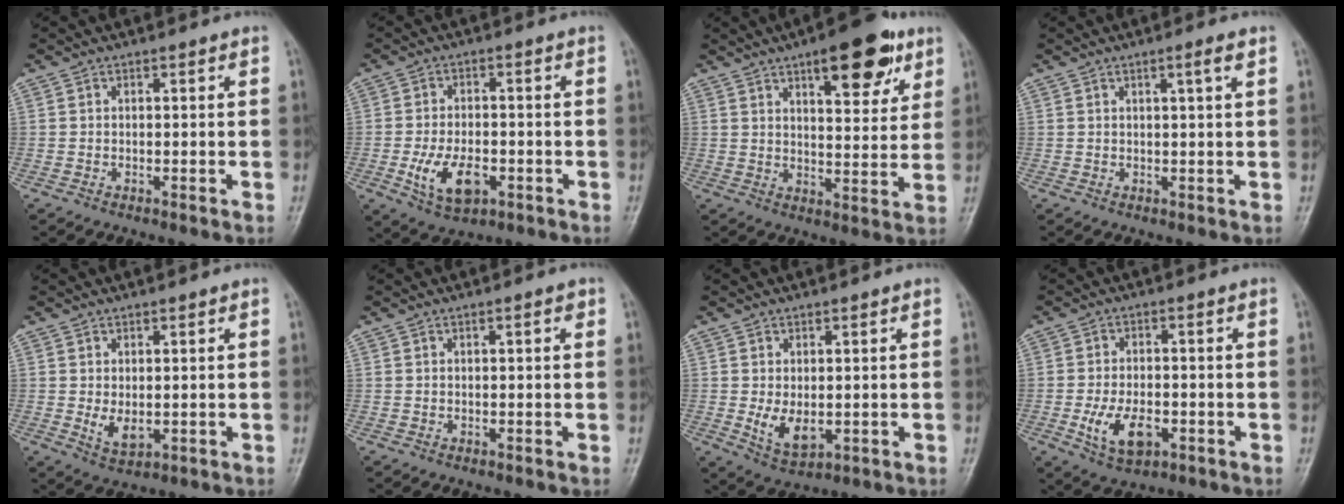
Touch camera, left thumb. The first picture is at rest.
{"total": 8.4, "force": [-2.5, 4.9, 6.3], "torque": [-0.109, 0.004, -0.036]}
{"total": 14.3, "force": [8.2, 5.4, 10.4], "torque": [-0.107, -0.033, 0.114]}
{"total": 2.2, "force": [1.2, -0.2, 1.8], "torque": [-0.031, -0.006, 0.020]}
{"total": 4.0, "force": [0.6, 2.4, 3.2], "torque": [-0.048, -0.013, 0.021]}
{"total": 1.1, "force": [0.6, 0.3, 0.9], "torque": [-0.012, 0.001, 0.007]}
{"total": 5.5, "force": [0.3, 3.4, 4.3], "torque": [-0.066, -0.016, 0.019]}
{"total": 7.6, "force": [-2.2, 4.4, 5.7], "torque": [-0.101, 0.001, -0.031]}